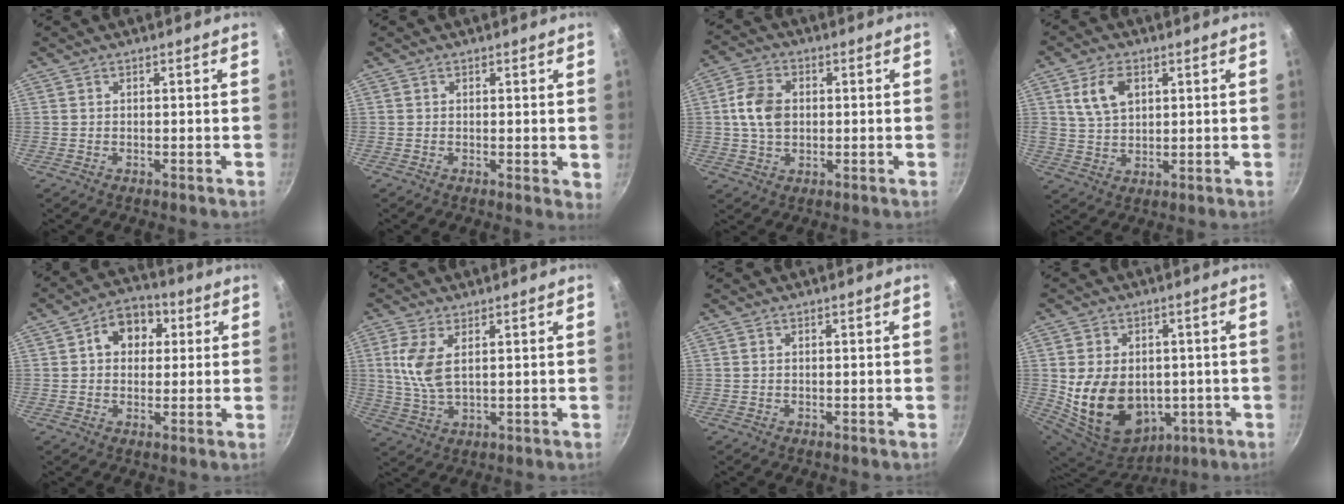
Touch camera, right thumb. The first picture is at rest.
{"total": 1.9, "force": [0.3, 0.8, 1.6], "torque": [-0.020, -0.005, 0.004]}
{"total": 8.1, "force": [0.7, 5.9, 5.5], "torque": [-0.092, 0.013, 0.007]}
{"total": 7.9, "force": [2.9, 4.9, 5.4], "torque": [-0.089, -0.006, 0.055]}
{"total": 9.1, "force": [2.4, 7.0, 5.2], "torque": [-0.036, 0.009, 0.022]}
{"total": 7.2, "force": [2.0, 3.4, 6.0], "torque": [-0.127, -0.009, 0.044]}
{"total": 0.0}
{"total": 17.9, "force": [-1.3, 13.6, 11.6], "torque": [-0.204, -0.003, 0.007]}